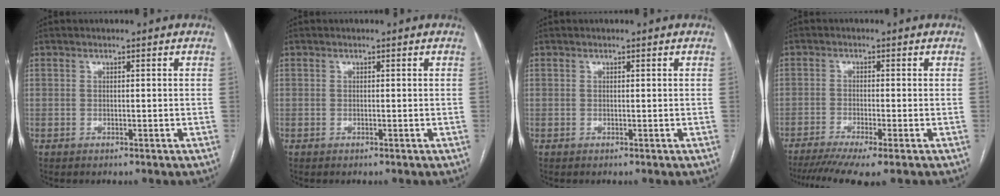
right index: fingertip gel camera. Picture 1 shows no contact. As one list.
[{"total": 0.0}, {"total": 0.0}, {"total": 8.9, "force": [-6.6, 0.2, 5.8], "torque": [-0.088, -0.014, -0.105]}]